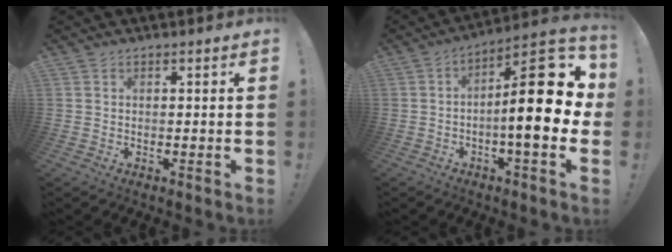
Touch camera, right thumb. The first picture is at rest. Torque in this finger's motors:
{"motor_torque": [1.52, 2.62, 1.45, -1.06, 0.07]}